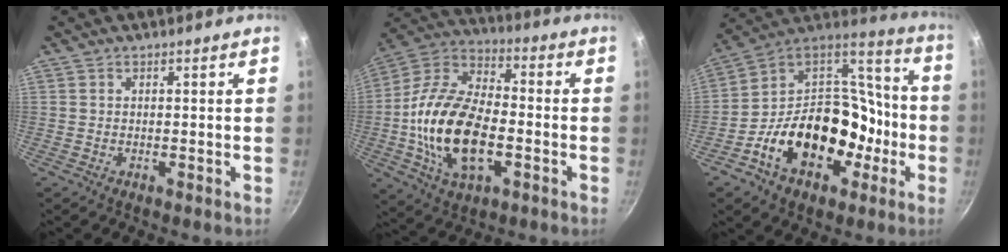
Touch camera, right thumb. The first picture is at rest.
{"total": 21.2, "force": [-4.1, 11.7, 17.2], "torque": [-0.319, 0.030, -0.087]}
{"total": 24.5, "force": [-8.2, 17.1, 15.5], "torque": [-0.223, 0.080, -0.133]}